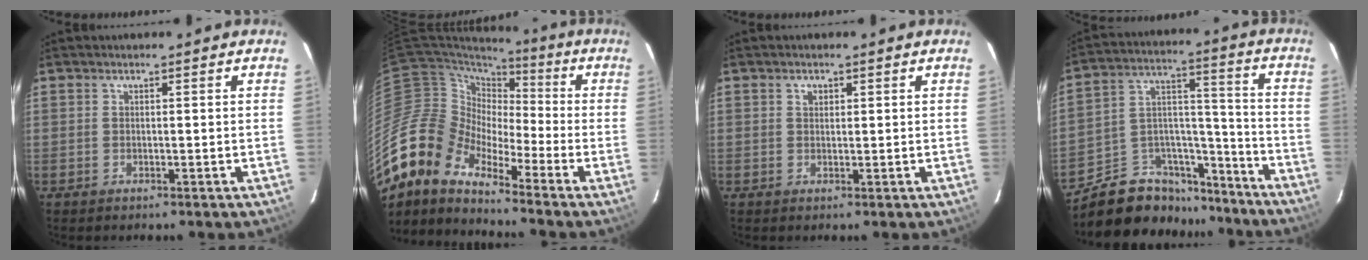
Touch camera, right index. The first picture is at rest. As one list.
[{"total": 16.8, "force": [-11.9, 8.3, 8.5], "torque": [-0.152, -0.013, -0.244]}, {"total": 1.4, "force": [0.6, 1.1, 0.7], "torque": [-0.009, 0.005, 0.010]}, {"total": 16.8, "force": [-13.6, 8.9, 4.3], "torque": [-0.083, 0.075, -0.207]}]